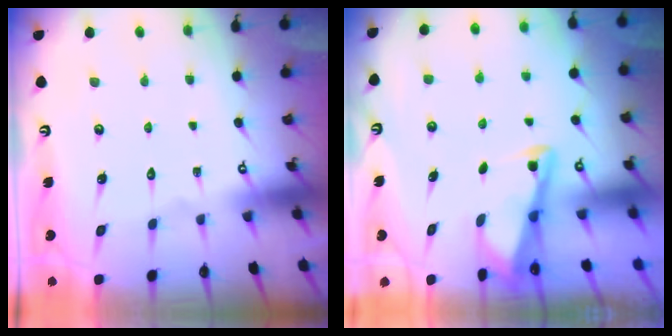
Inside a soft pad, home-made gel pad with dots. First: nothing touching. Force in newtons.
{"total": 2.8, "press": 2.8, "slide": 0.4}